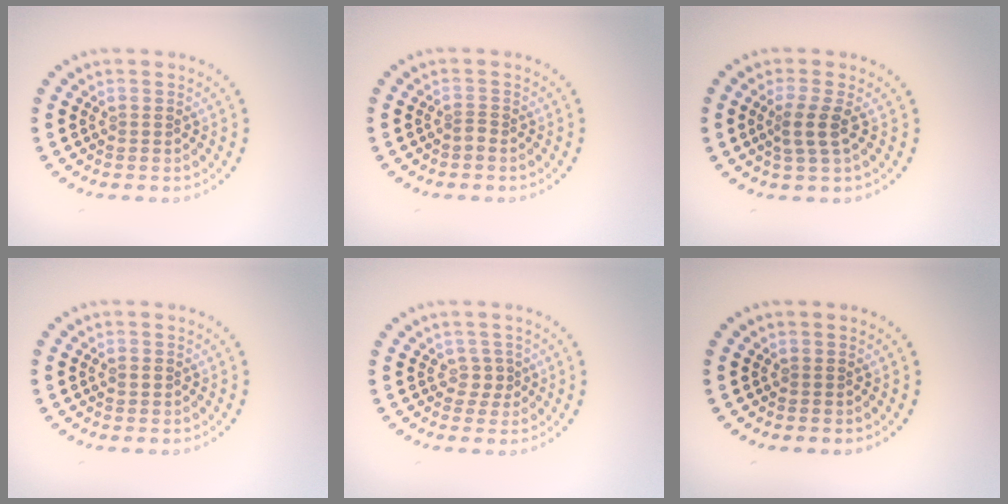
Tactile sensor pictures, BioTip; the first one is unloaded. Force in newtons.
{"total": 0.9, "press": 0.5, "slide": 0.8}
{"total": 2.2, "press": 1.8, "slide": 1.3}
{"total": 0.7, "press": 0.7, "slide": 0.0}
{"total": 1.2, "press": 0.9, "slide": 0.7}
{"total": 0.0}